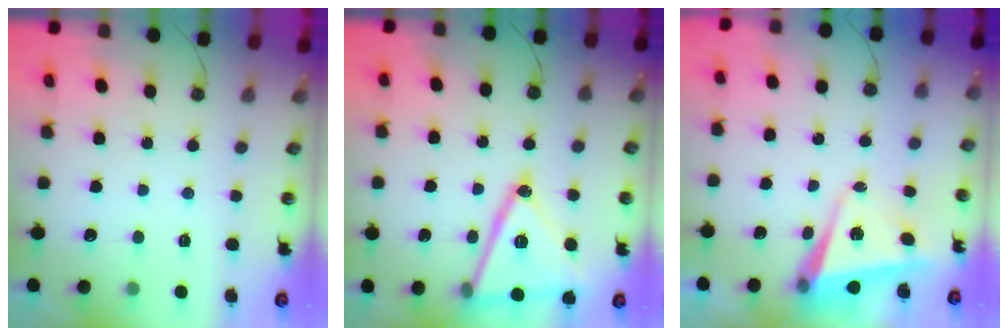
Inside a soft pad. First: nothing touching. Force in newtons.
{"total": 19.6, "press": 19.3, "slide": 3.6}
{"total": 7.1, "press": 6.9, "slide": 1.5}